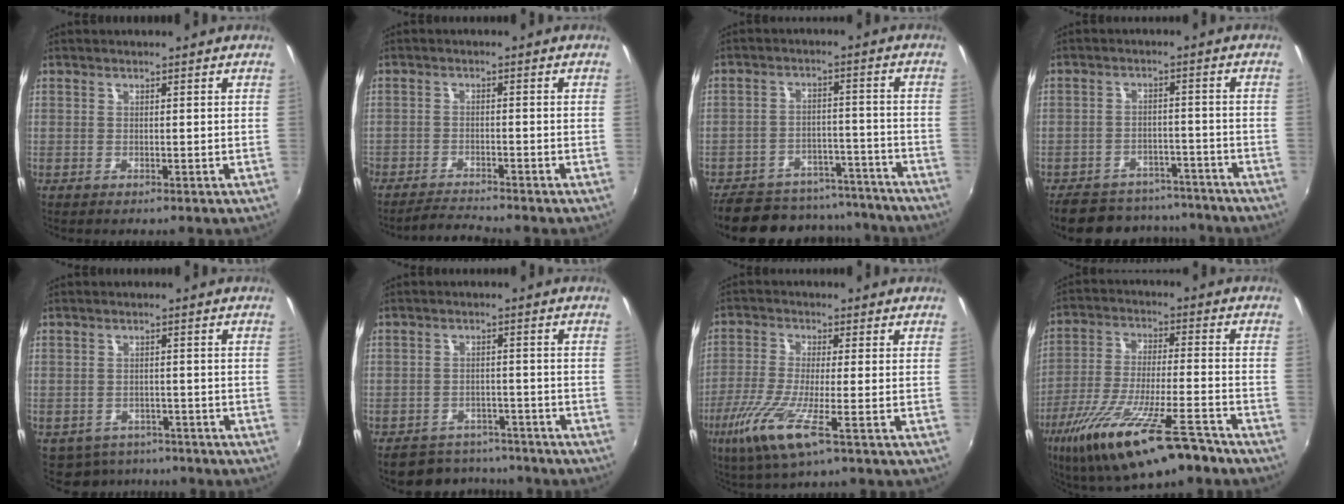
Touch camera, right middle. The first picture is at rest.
{"total": 3.8, "force": [-3.8, -0.2, 0.5], "torque": [-0.031, -0.006, -0.072]}
{"total": 20.9, "force": [-17.9, 8.2, 7.0], "torque": [-0.155, 0.036, -0.229]}
{"total": 16.3, "force": [-13.8, 6.9, 5.4], "torque": [-0.123, 0.022, -0.180]}
{"total": 5.8, "force": [-4.7, 3.3, 1.0], "torque": [-0.032, -0.008, -0.065]}
{"total": 8.8, "force": [-7.5, 4.3, 1.3], "torque": [-0.036, 0.019, -0.098]}
{"total": 9.7, "force": [-4.5, 0.5, 8.5], "torque": [-0.196, -0.024, -0.088]}
{"total": 20.4, "force": [-13.7, 4.3, 14.5], "torque": [-0.278, -0.058, -0.232]}